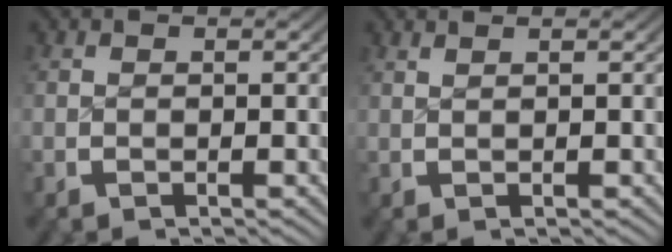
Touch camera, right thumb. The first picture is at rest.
{"total": 1.4, "force": [1.0, -0.3, 0.9], "torque": [-0.013, 0.006, 0.018]}